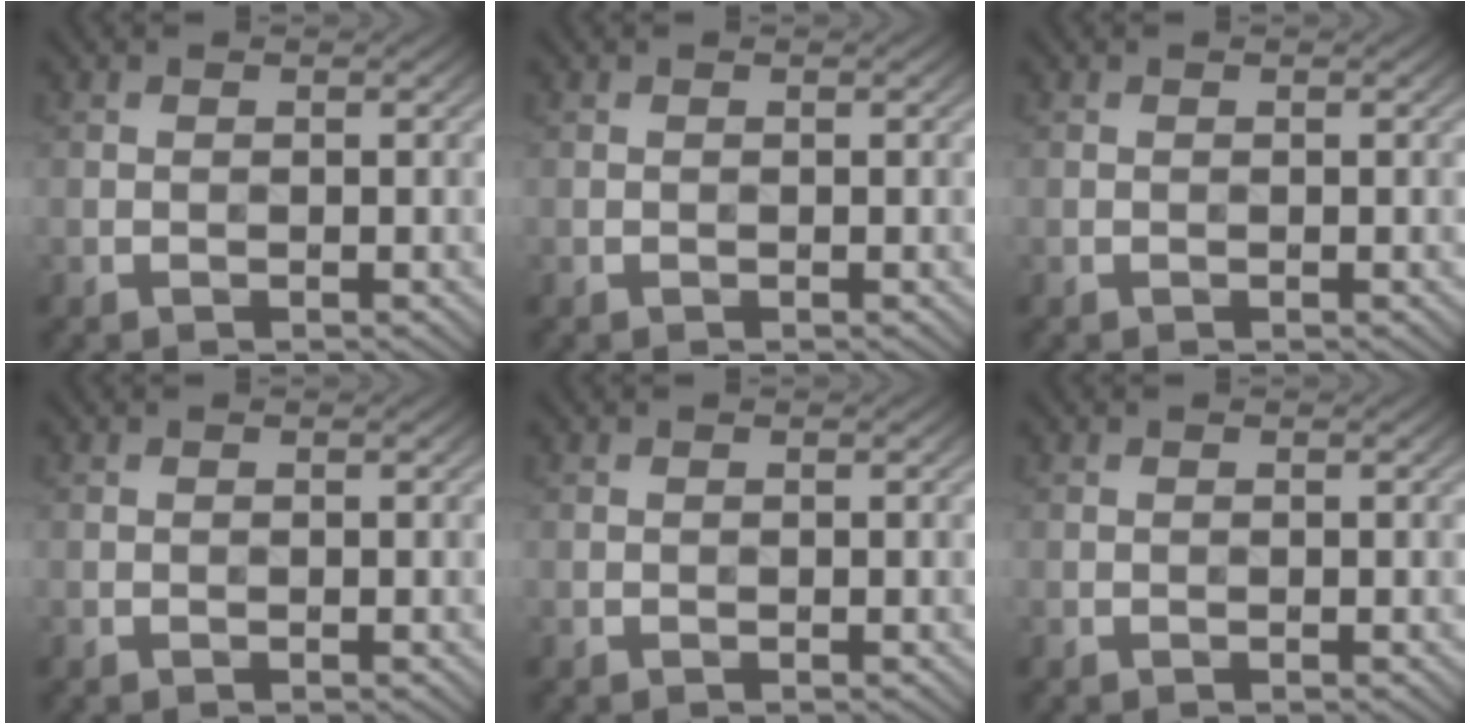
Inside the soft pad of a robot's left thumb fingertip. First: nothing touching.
{"total": 0.0}
{"total": 0.0}
{"total": 0.0}
{"total": 0.0}
{"total": 0.0}